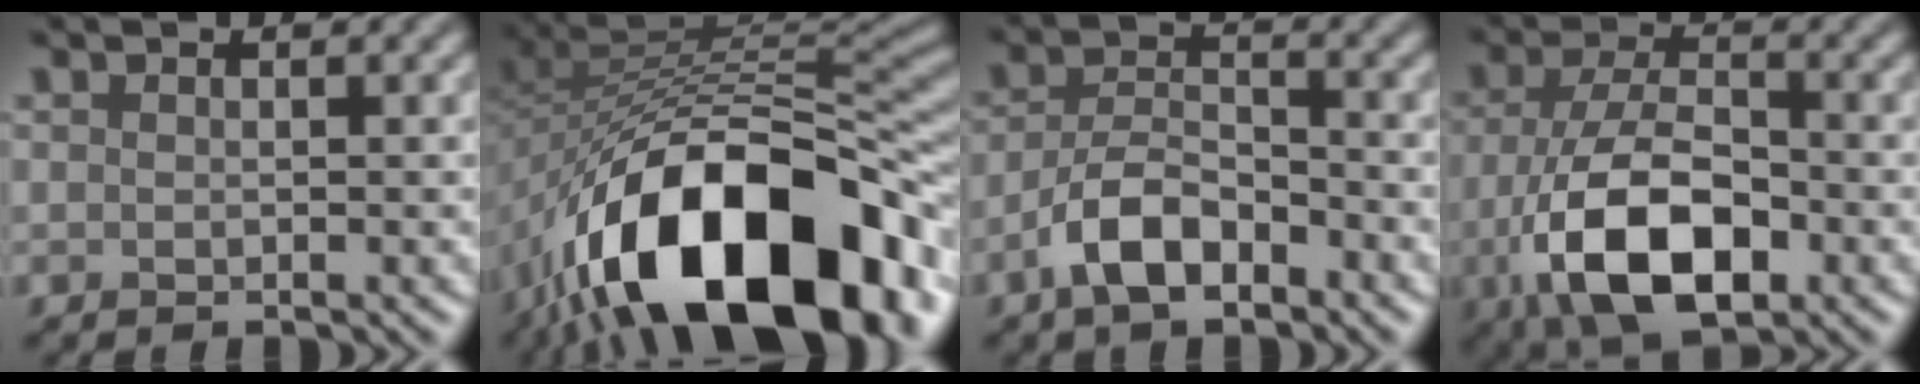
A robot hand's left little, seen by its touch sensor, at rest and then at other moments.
{"total": 17.9, "force": [-9.6, 9.2, 12.0], "torque": [-0.197, -0.003, -0.154]}
{"total": 4.5, "force": [-2.8, 1.8, 3.0], "torque": [-0.053, 0.006, -0.060]}
{"total": 8.7, "force": [-3.1, 4.3, 6.9], "torque": [-0.146, -0.014, -0.059]}